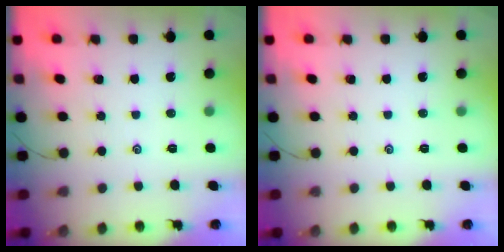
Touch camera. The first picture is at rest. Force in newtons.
{"total": 0.0}